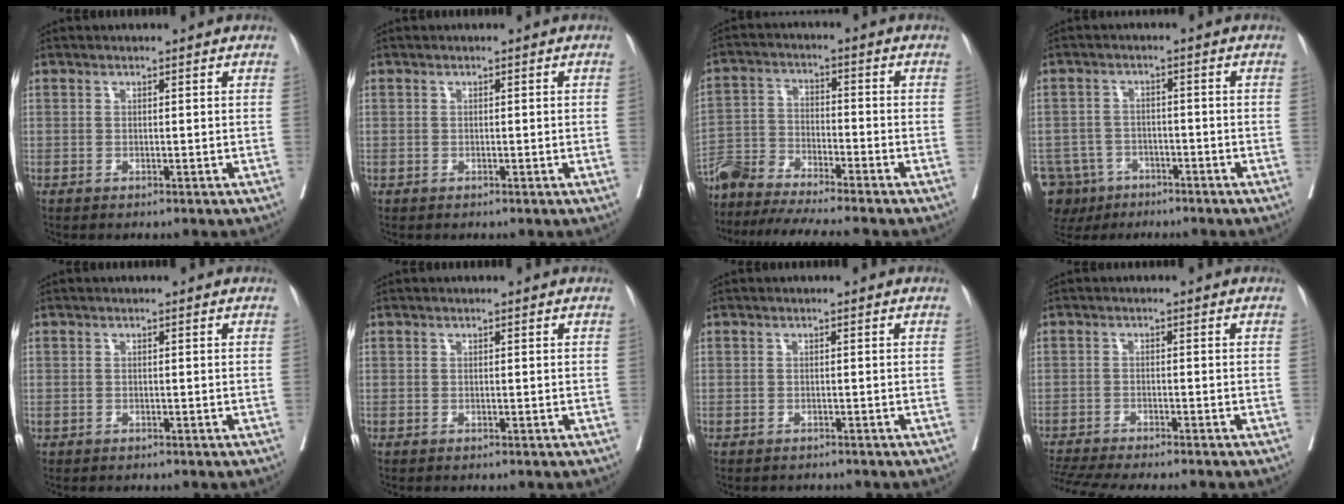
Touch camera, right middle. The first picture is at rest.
{"total": 0.0}
{"total": 14.7, "force": [-13.6, -0.3, 5.5], "torque": [-0.103, 0.004, -0.241]}
{"total": 9.0, "force": [-5.7, 6.7, 1.8], "torque": [-0.045, 0.000, -0.090]}
{"total": 0.0}
{"total": 0.0}
{"total": 1.5, "force": [-1.4, 0.6, 0.2], "torque": [-0.007, -0.001, -0.021]}
{"total": 10.5, "force": [-9.3, 0.4, 4.8], "torque": [-0.065, -0.008, -0.145]}